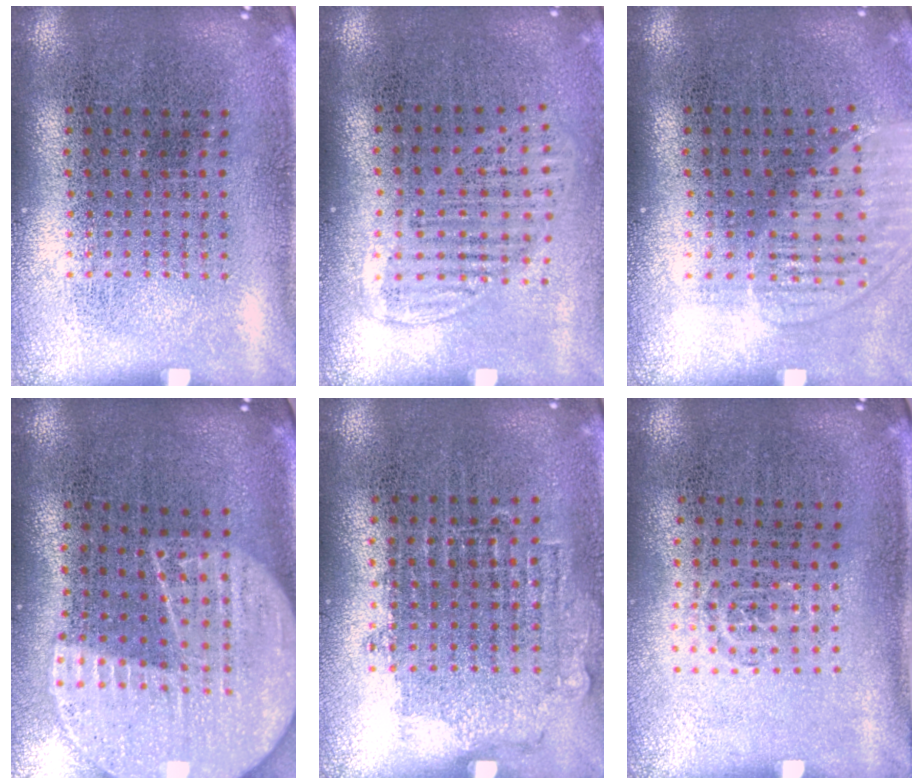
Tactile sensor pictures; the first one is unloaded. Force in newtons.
{"total": 1.3, "press": 1.1, "slide": 0.7}
{"total": 1.2, "press": 1.1, "slide": 0.5}
{"total": 2.3, "press": 2.0, "slide": 1.1}
{"total": 0.7, "press": 0.7, "slide": 0.3}
{"total": 0.6, "press": 0.4, "slide": 0.4}